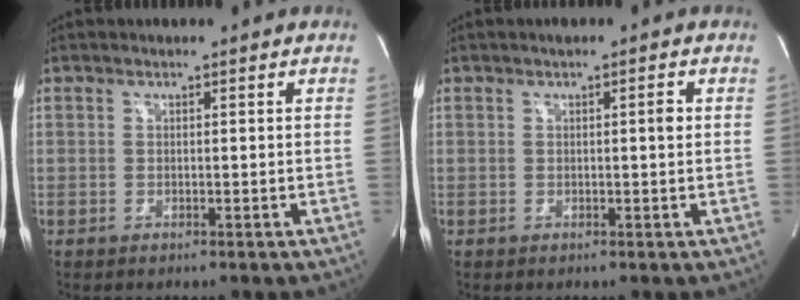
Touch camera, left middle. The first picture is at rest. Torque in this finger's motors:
{"motor_torque": [0.21, -0.19, -0.01, 0.03]}